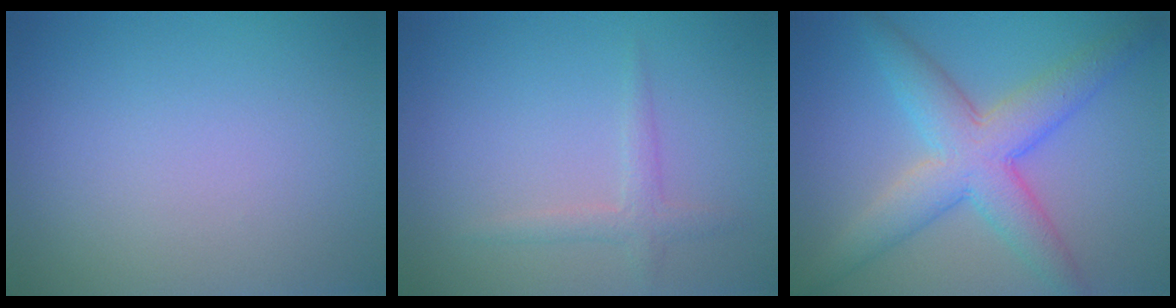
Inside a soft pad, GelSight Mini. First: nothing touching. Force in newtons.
{"total": 1.7, "press": 1.7, "slide": 0.1}
{"total": 6.5, "press": 6.5, "slide": 0.2}